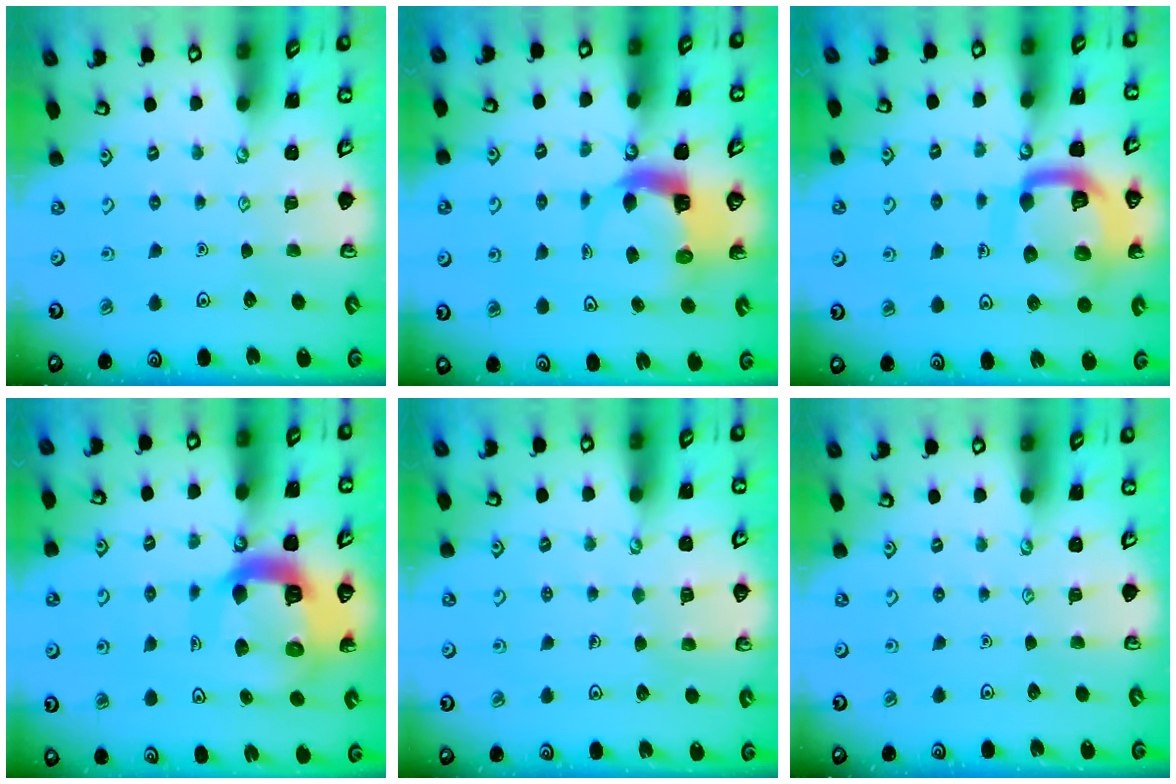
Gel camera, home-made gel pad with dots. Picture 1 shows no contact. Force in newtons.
{"total": 5.3, "press": 5.3, "slide": 0.7}
{"total": 17.0, "press": 16.9, "slide": 1.9}
{"total": 17.1, "press": 17.0, "slide": 1.8}
{"total": 5.9, "press": 5.9, "slide": 0.5}
{"total": 0.0}